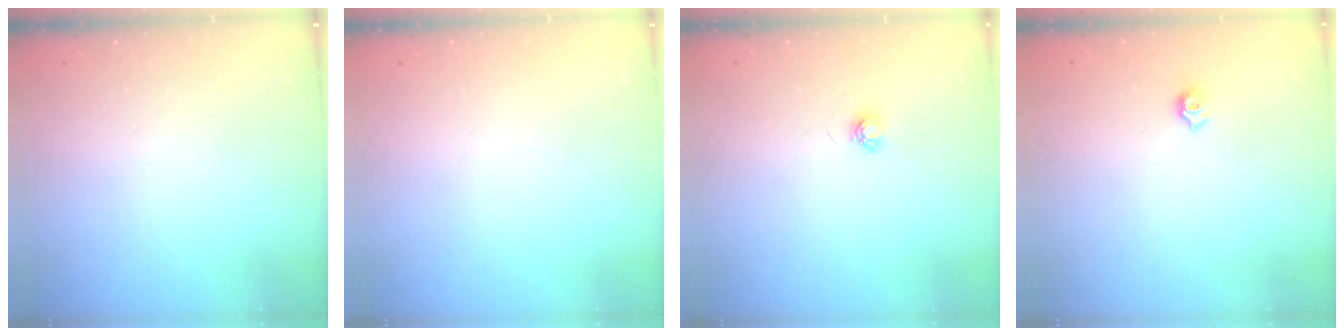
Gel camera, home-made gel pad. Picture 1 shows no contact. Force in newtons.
{"total": 0.0}
{"total": 4.7, "press": 4.6, "slide": 0.6}
{"total": 5.8, "press": 5.8, "slide": 0.8}